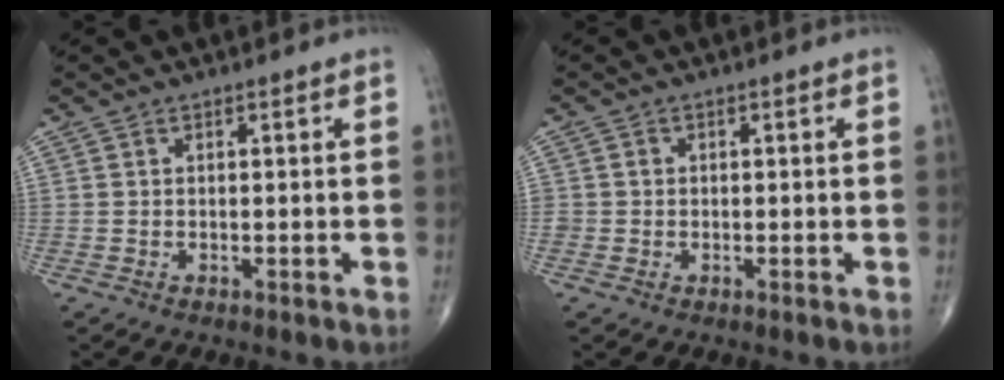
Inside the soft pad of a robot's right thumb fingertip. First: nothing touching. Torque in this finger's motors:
{"motor_torque": [0.21, 0.11, 0.17, 0.03, -0.01]}